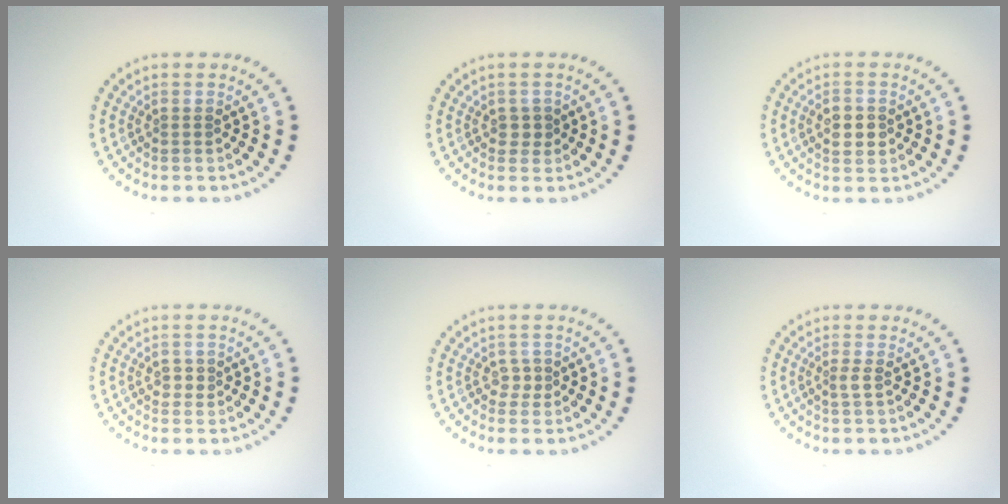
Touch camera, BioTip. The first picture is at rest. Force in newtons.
{"total": 1.2, "press": 1.1, "slide": 0.4}
{"total": 2.8, "press": 2.8, "slide": 0.0}
{"total": 1.2, "press": 1.1, "slide": 0.3}
{"total": 1.1, "press": 0.9, "slide": 0.5}
{"total": 0.9, "press": 0.6, "slide": 0.7}